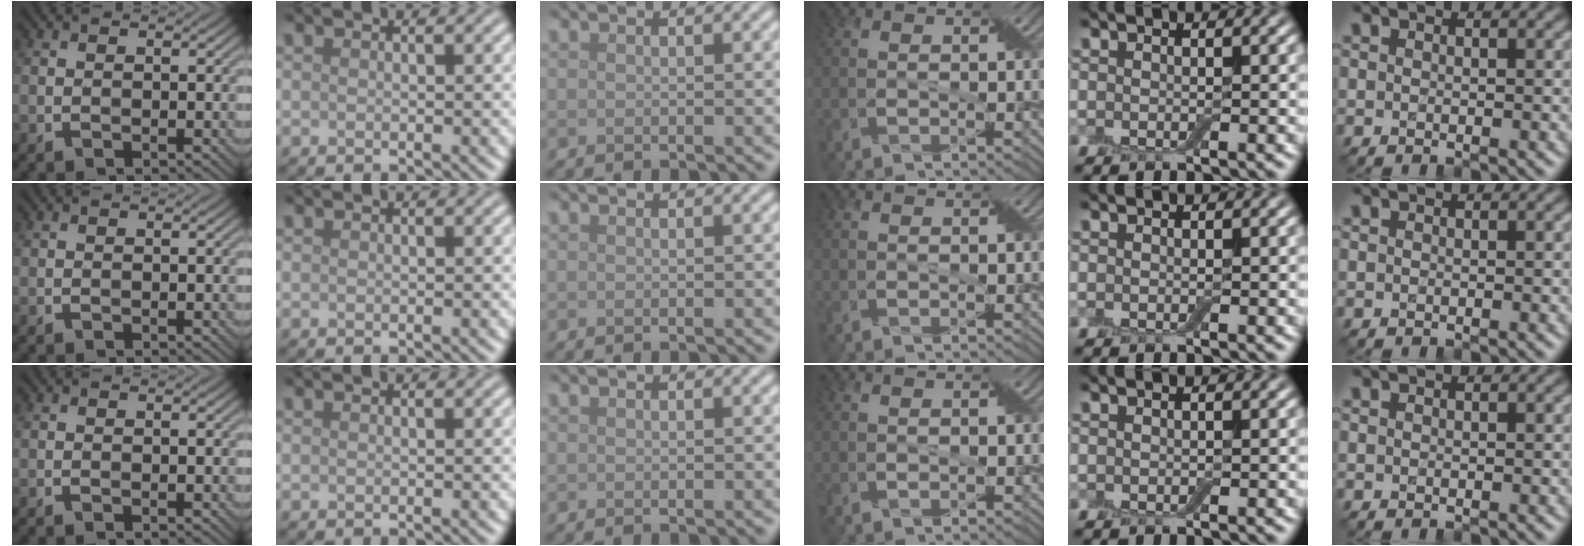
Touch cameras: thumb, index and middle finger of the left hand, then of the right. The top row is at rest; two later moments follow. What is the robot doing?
{"motion": "extract", "object": "backpack"}